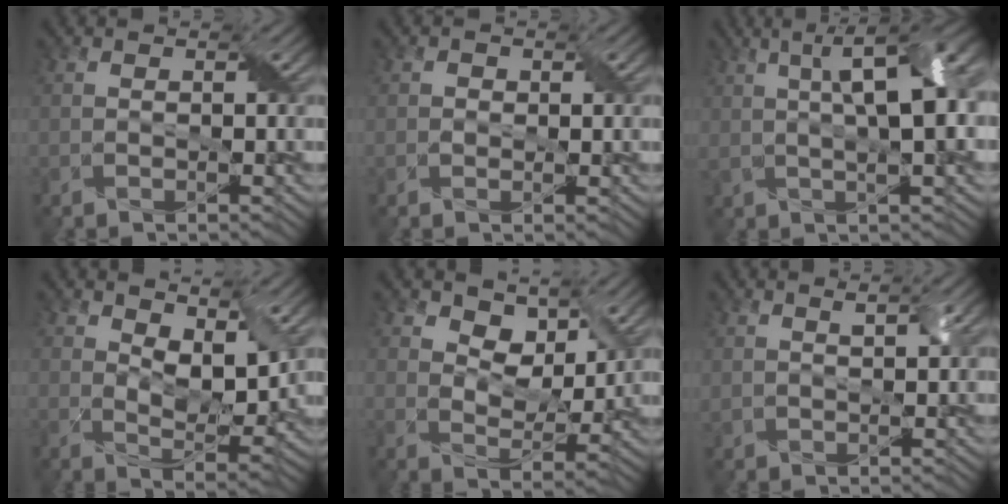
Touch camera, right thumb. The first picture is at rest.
{"total": 1.6, "force": [0.1, 1.3, 1.0], "torque": [-0.020, -0.001, 0.001]}
{"total": 11.7, "force": [2.4, 3.9, 10.8], "torque": [-0.152, 0.027, 0.024]}
{"total": 7.6, "force": [3.4, 3.5, 5.9], "torque": [-0.107, -0.005, 0.056]}
{"total": 6.3, "force": [3.4, 3.8, 3.6], "torque": [-0.064, -0.010, 0.050]}
{"total": 2.4, "force": [1.2, 0.7, 2.0], "torque": [-0.042, 0.003, 0.025]}